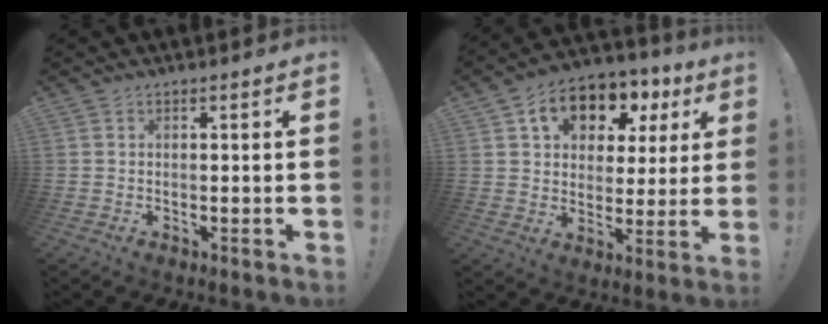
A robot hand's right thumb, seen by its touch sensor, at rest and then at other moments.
{"total": 12.5, "force": [6.2, 8.7, 6.6], "torque": [-0.095, -0.032, 0.110]}